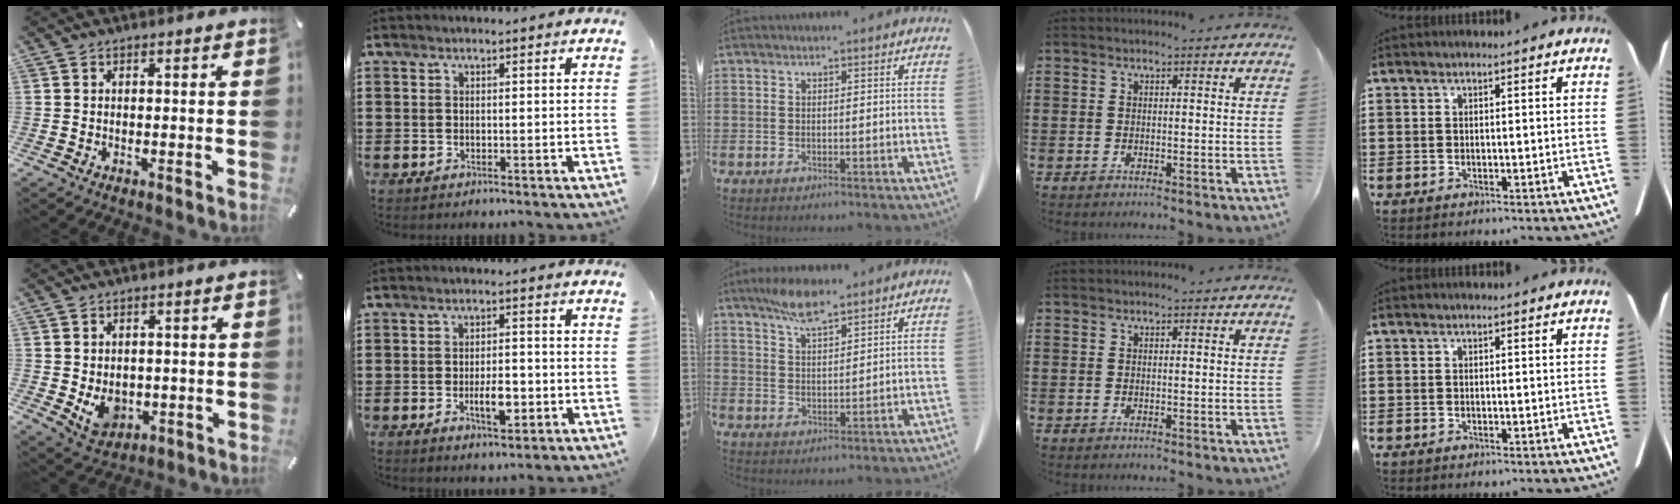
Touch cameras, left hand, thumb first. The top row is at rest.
{"thumb": {"total": 6.3, "force": [-0.4, 5.4, 3.3], "torque": [-0.047, 0.000, -0.002]}, "index": {"total": 4.9, "force": [-1.4, 2.1, 4.3], "torque": [-0.071, 0.002, -0.026]}, "middle": {"total": 6.7, "force": [5.0, 1.6, 4.0], "torque": [-0.091, -0.002, 0.092]}}